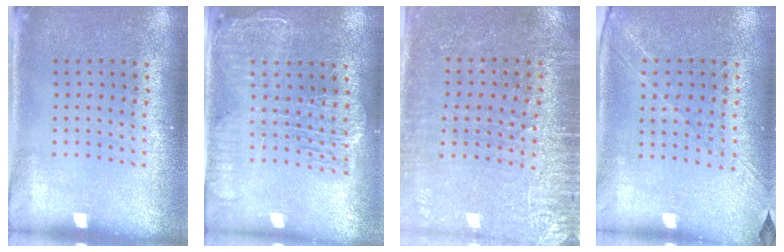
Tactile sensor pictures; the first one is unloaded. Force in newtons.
{"total": 2.5, "press": 2.1, "slide": 1.3}
{"total": 3.0, "press": 2.8, "slide": 0.9}
{"total": 1.3, "press": 1.2, "slide": 0.6}